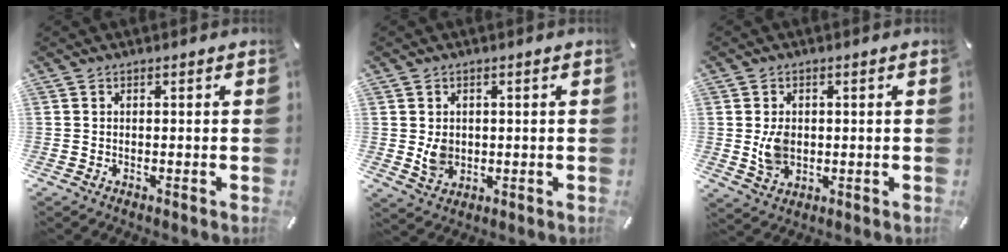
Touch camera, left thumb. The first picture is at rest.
{"total": 4.7, "force": [0.3, 4.1, 2.3], "torque": [-0.033, -0.008, 0.000]}
{"total": 6.0, "force": [0.3, 4.7, 3.7], "torque": [-0.067, -0.010, 0.000]}